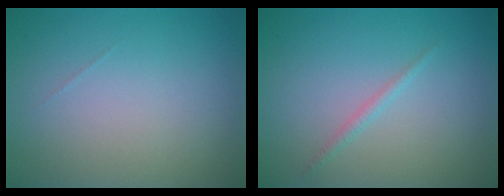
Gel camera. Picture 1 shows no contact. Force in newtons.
{"total": 0.8, "press": 0.8, "slide": 0.1}